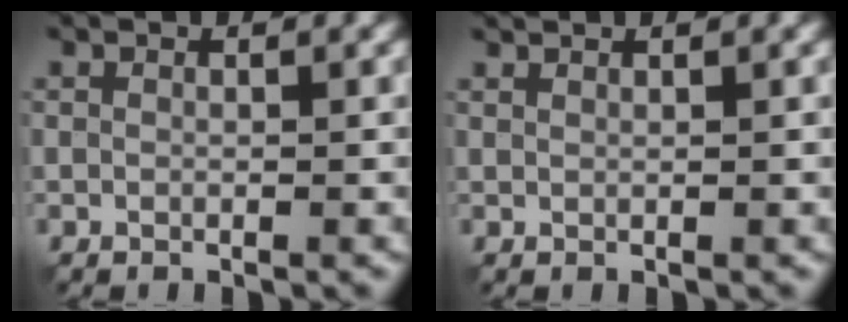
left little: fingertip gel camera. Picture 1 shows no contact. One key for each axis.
{"total": 1.0, "fx": 0.9, "fy": 0.1, "fz": 0.3, "tx": -0.005, "ty": 0.002, "tz": 0.013}